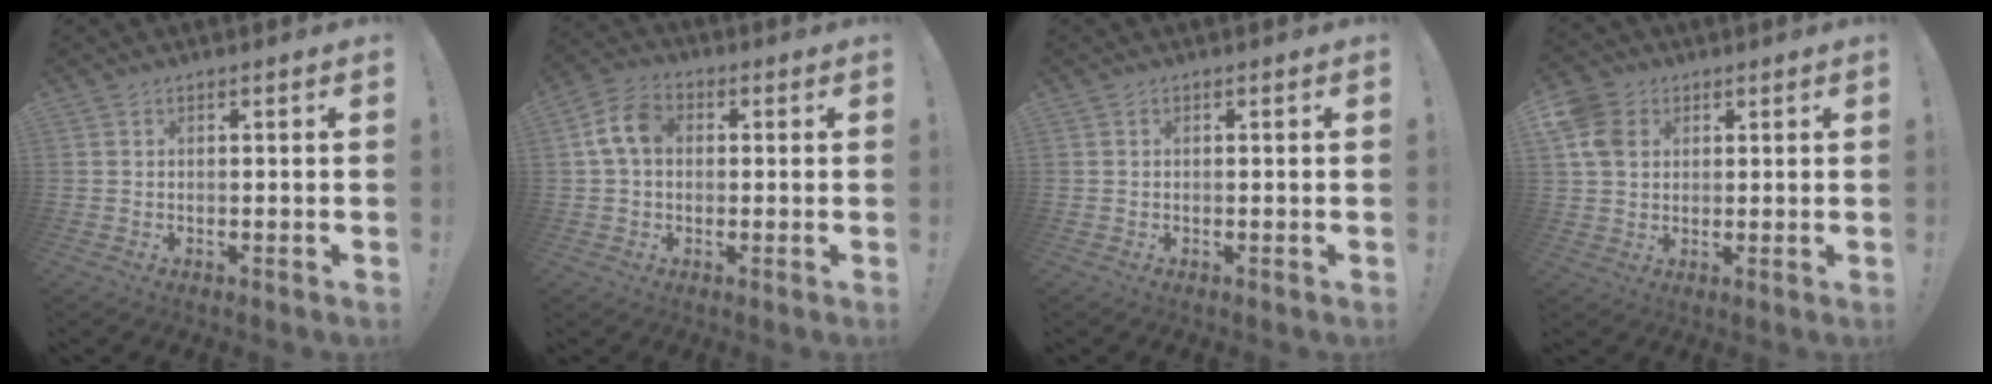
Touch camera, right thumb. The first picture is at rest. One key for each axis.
{"total": 8.6, "fx": 1.1, "fy": 6.2, "fz": 5.9, "tx": -0.117, "ty": 0.020, "tz": 0.026}
{"total": 0.0}
{"total": 9.3, "fx": 3.0, "fy": 7.5, "fz": 4.7, "tx": -0.095, "ty": -0.003, "tz": 0.063}